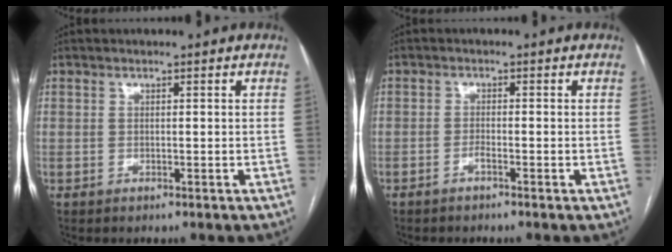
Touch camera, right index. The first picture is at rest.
{"total": 1.1, "force": [-0.8, 0.0, 0.7], "torque": [-0.012, 0.002, -0.017]}